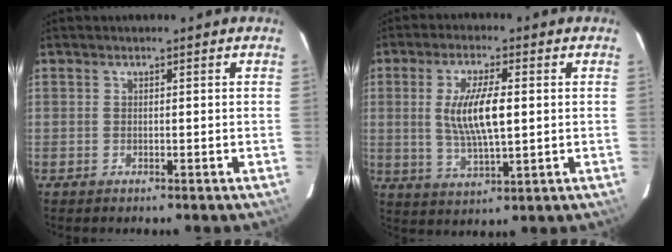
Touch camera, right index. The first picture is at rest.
{"total": 9.5, "force": [1.0, 2.8, 9.1], "torque": [-0.174, -0.003, 0.023]}